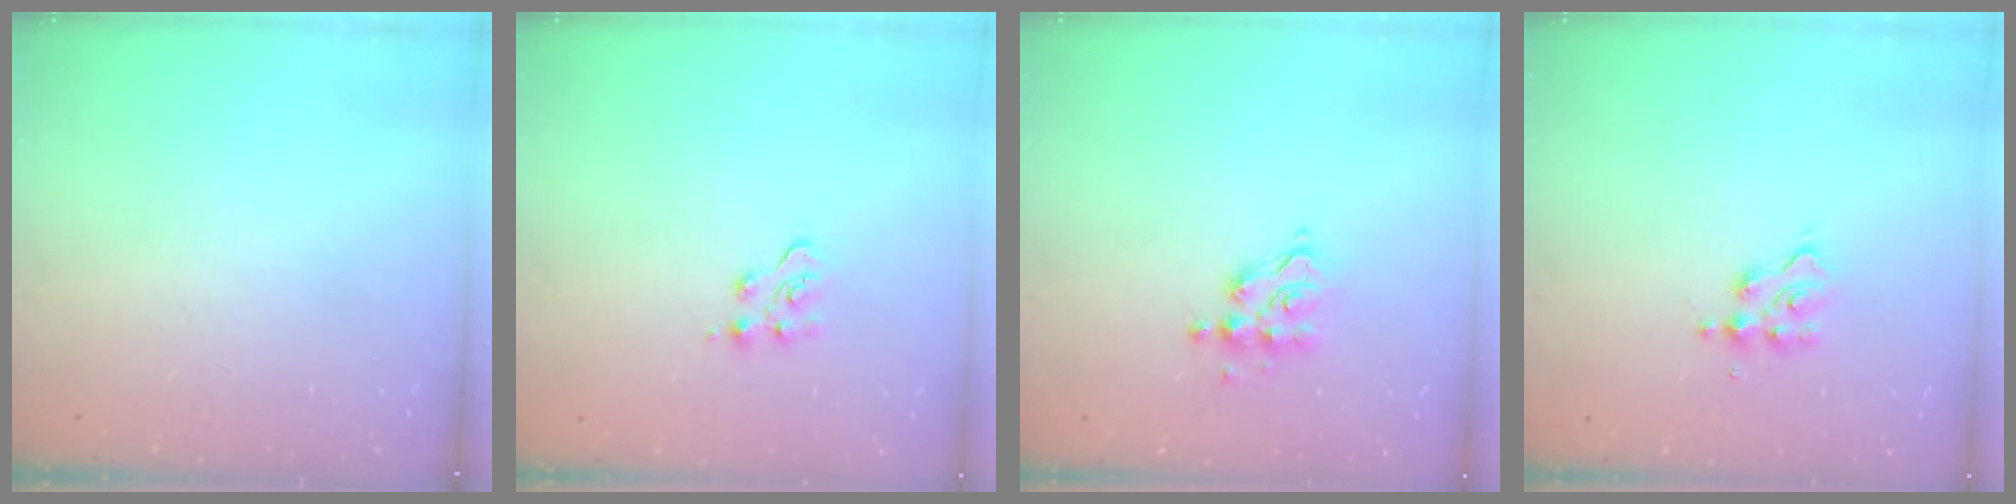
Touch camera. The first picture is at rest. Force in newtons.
{"total": 3.6, "press": 3.6, "slide": 0.4}
{"total": 6.9, "press": 6.9, "slide": 0.7}
{"total": 3.4, "press": 3.4, "slide": 0.2}